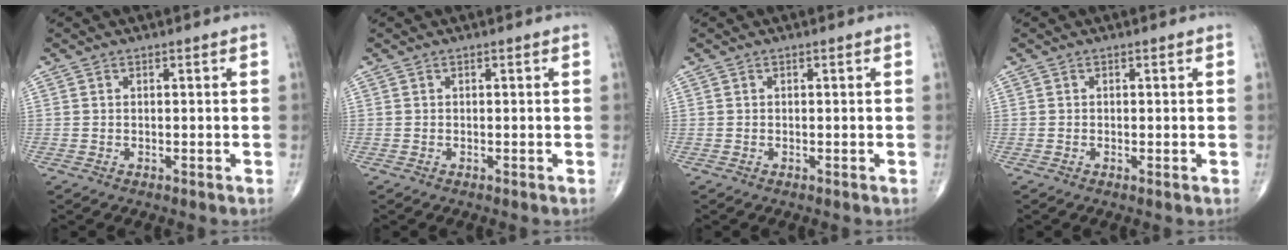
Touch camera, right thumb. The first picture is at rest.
{"total": 0.0}
{"total": 0.0}
{"total": 0.0}